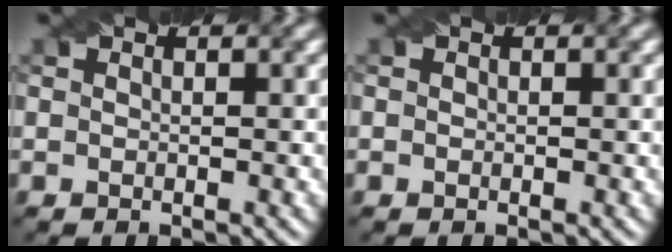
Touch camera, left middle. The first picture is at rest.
{"total": 0.0}